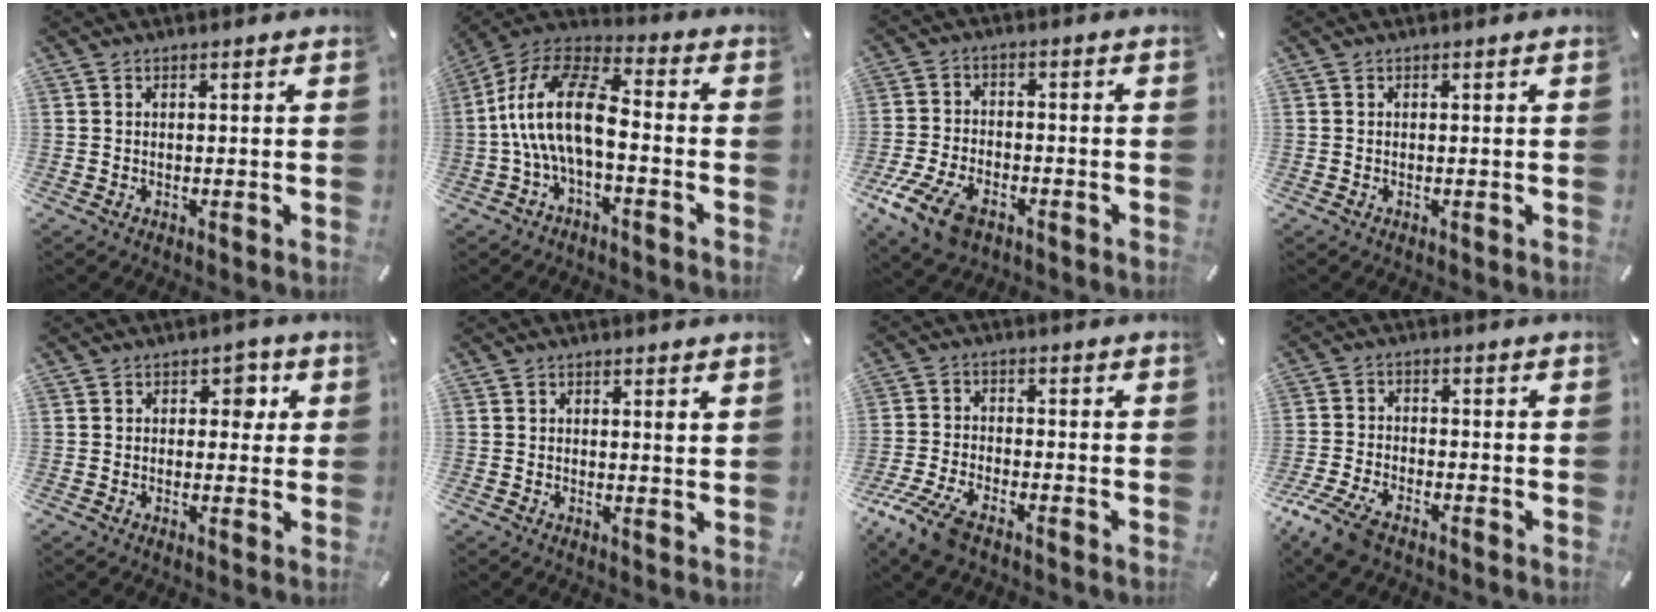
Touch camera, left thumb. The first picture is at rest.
{"total": 15.2, "force": [-2.7, 7.1, 13.2], "torque": [-0.268, 0.014, -0.047]}
{"total": 10.5, "force": [-6.0, 6.0, 6.3], "torque": [-0.137, 0.023, -0.110]}
{"total": 0.0}
{"total": 4.3, "force": [0.9, 2.9, 3.0], "torque": [-0.017, -0.009, 0.002]}
{"total": 1.1, "force": [0.6, 0.2, 0.9], "torque": [-0.012, -0.004, 0.008]}
{"total": 8.4, "force": [-5.9, 3.1, 5.0], "torque": [-0.124, 0.009, -0.116]}
{"total": 7.4, "force": [-5.1, 3.3, 4.1], "torque": [-0.105, 0.009, -0.101]}